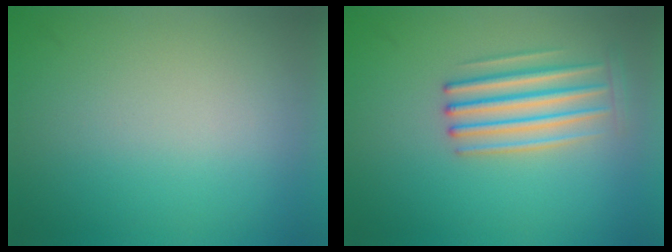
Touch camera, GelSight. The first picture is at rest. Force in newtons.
{"total": 3.2}